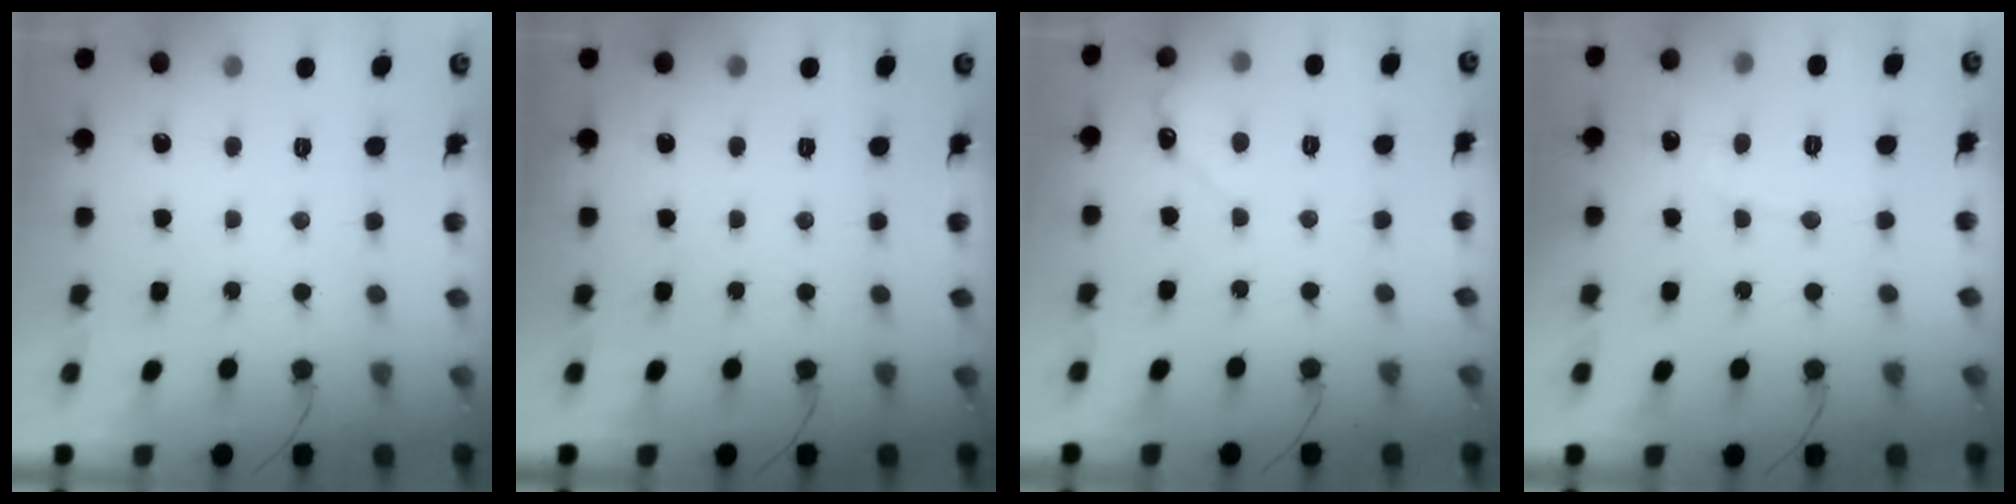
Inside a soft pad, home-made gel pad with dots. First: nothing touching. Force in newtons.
{"total": 0.0}
{"total": 2.8, "press": 2.7, "slide": 0.3}
{"total": 4.9, "press": 4.9, "slide": 0.2}